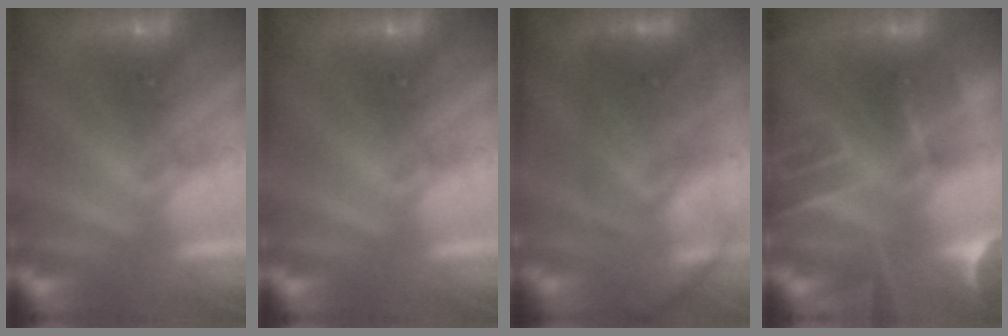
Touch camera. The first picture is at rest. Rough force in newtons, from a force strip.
{"total": 0.0}
{"total": 2.6}
{"total": 12.7}